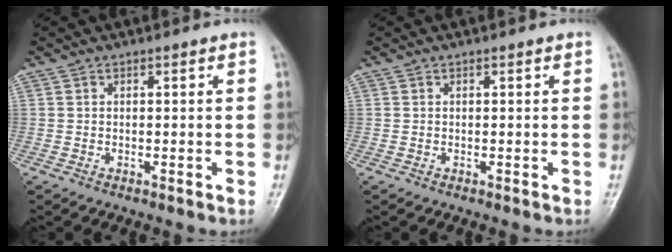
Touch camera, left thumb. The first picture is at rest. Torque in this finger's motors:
{"motor_torque": [-0.12, -0.08, 0.05, 0.01, 0.00]}